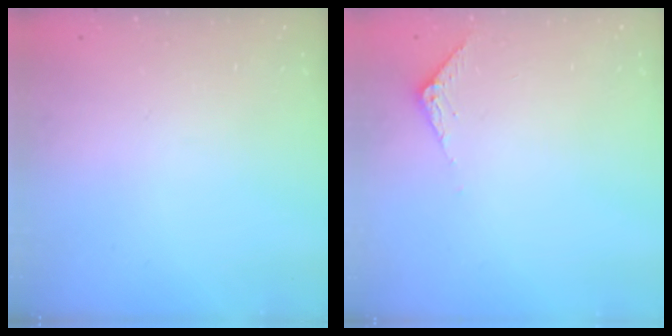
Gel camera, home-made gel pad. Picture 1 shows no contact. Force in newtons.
{"total": 4.0, "press": 4.0, "slide": 0.5}